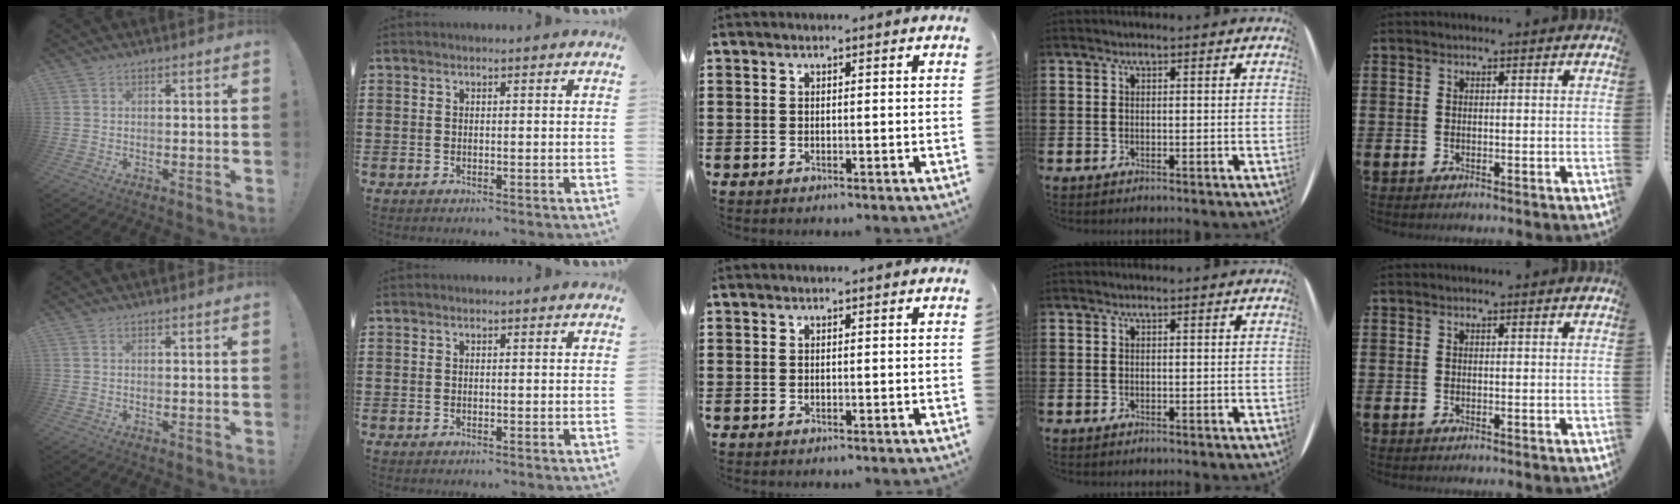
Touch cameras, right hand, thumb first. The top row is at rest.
{}